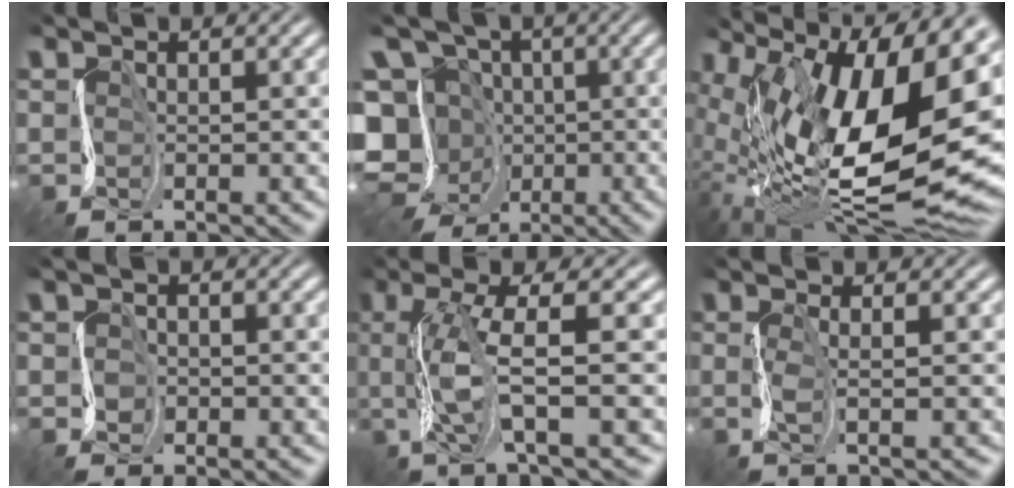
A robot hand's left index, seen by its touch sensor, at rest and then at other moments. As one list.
[{"total": 13.2, "force": [-6.4, 10.7, 4.5], "torque": [-0.079, -0.013, -0.125]}, {"total": 17.5, "force": [0.9, 8.1, 15.5], "torque": [-0.251, -0.017, 0.016]}, {"total": 2.0, "force": [-1.6, 1.0, 0.5], "torque": [0.001, -0.010, -0.024]}, {"total": 6.1, "force": [-1.7, 0.4, 5.9], "torque": [-0.107, -0.010, -0.032]}, {"total": 2.0, "force": [-1.1, -0.5, 1.5], "torque": [-0.018, -0.015, -0.036]}]